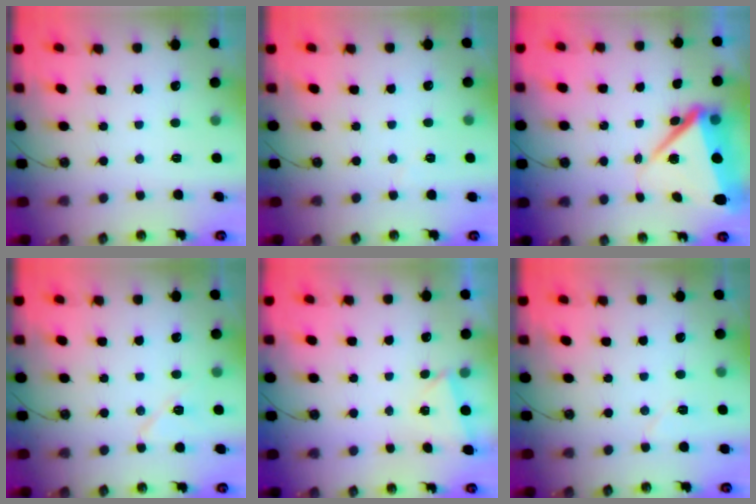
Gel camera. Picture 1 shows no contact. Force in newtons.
{"total": 3.0, "press": 2.0, "slide": 2.2}
{"total": 10.3, "press": 10.2, "slide": 1.3}
{"total": 7.3, "press": 7.2, "slide": 1.2}
{"total": 2.3, "press": 1.3, "slide": 1.9}
{"total": 4.7, "press": 4.7, "slide": 0.3}